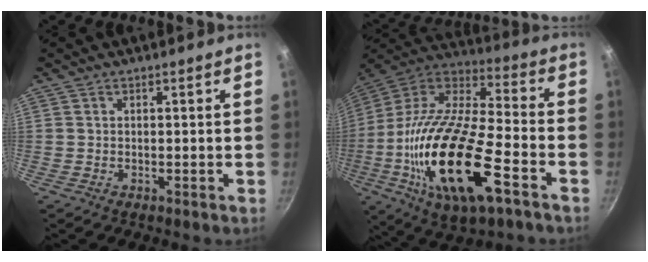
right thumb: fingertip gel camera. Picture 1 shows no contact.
{"total": 28.7, "force": [-9.7, 11.1, 24.6], "torque": [-0.456, 0.021, -0.185]}